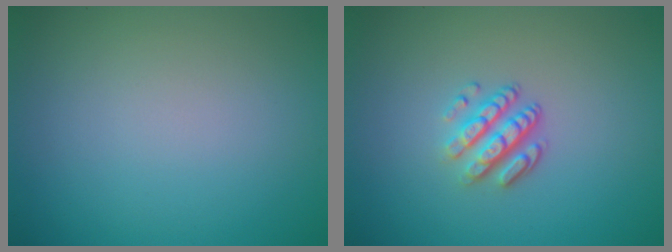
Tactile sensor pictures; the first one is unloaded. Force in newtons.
{"total": 3.3, "press": 2.4, "slide": 2.2}